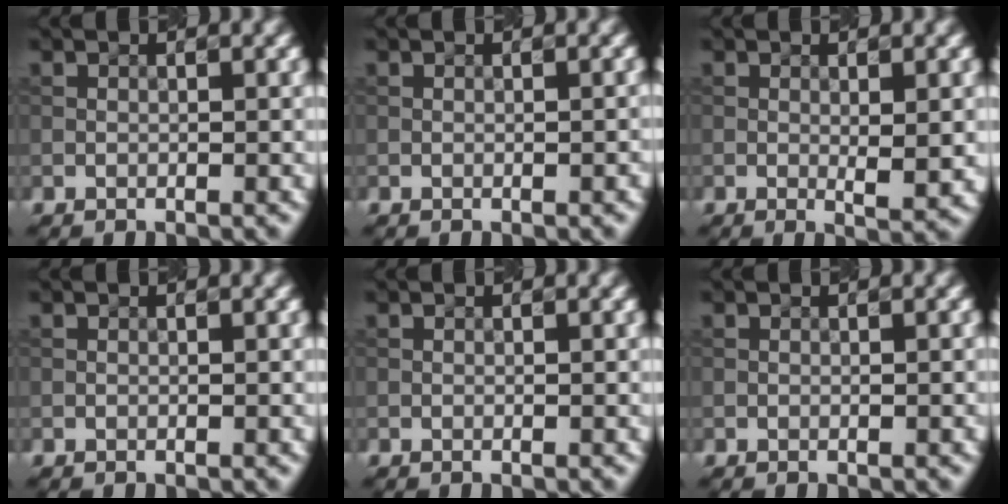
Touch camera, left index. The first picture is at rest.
{"total": 0.6, "force": [-0.3, 0.2, 0.5], "torque": [-0.005, 0.000, -0.004]}
{"total": 2.6, "force": [-0.1, 0.6, 2.6], "torque": [-0.041, -0.007, 0.001]}
{"total": 0.0}
{"total": 0.0}
{"total": 0.0}